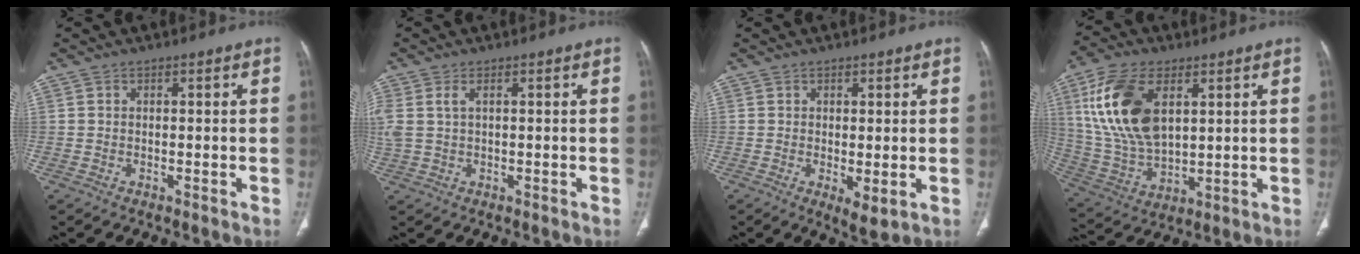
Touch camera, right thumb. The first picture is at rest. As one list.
[{"total": 4.8, "force": [1.2, 2.7, 3.8], "torque": [-0.115, 0.016, 0.031]}, {"total": 4.0, "force": [-0.8, 1.5, 3.6], "torque": [-0.063, -0.016, -0.010]}, {"total": 18.5, "force": [5.9, 10.2, 14.2], "torque": [-0.278, -0.015, 0.121]}]